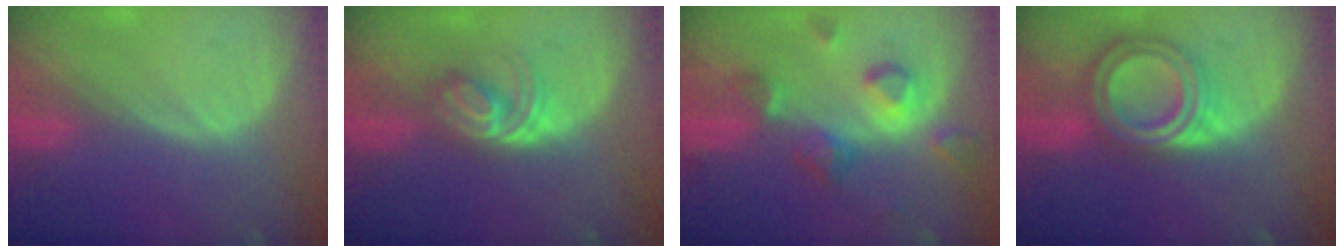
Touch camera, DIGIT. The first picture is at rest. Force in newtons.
{"total": 5.8, "press": 5.0, "slide": 2.9}
{"total": 7.2, "press": 7.2, "slide": 1.0}
{"total": 7.8, "press": 7.8, "slide": 0.5}